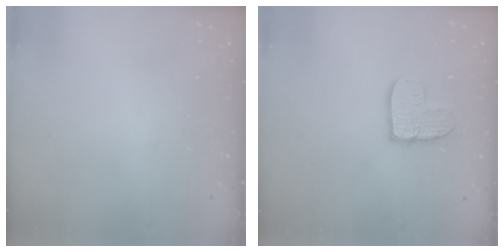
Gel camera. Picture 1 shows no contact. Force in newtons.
{"total": 9.4, "press": 9.3, "slide": 0.7}